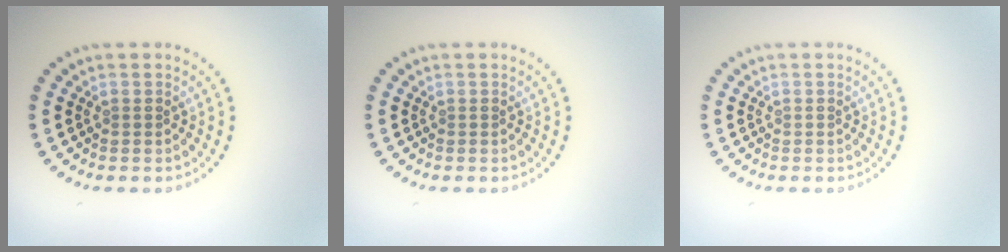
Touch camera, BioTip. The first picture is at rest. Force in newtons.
{"total": 0.0}
{"total": 0.0}